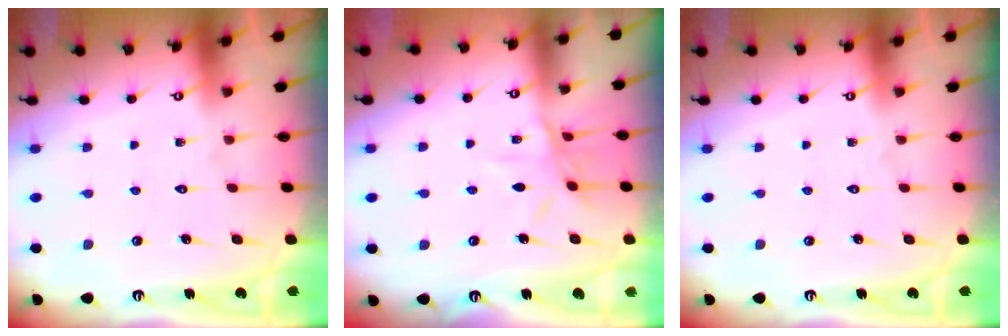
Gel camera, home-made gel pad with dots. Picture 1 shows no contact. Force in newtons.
{"total": 7.5, "press": 7.5, "slide": 0.4}
{"total": 0.0}